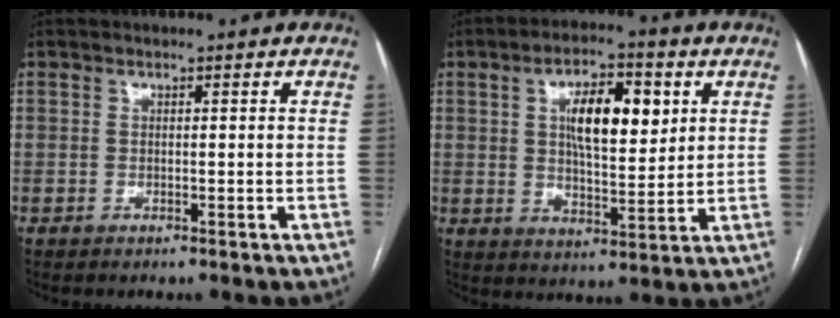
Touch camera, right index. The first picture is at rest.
{"total": 10.7, "force": [3.2, 3.9, 9.4], "torque": [-0.159, 0.012, 0.056]}